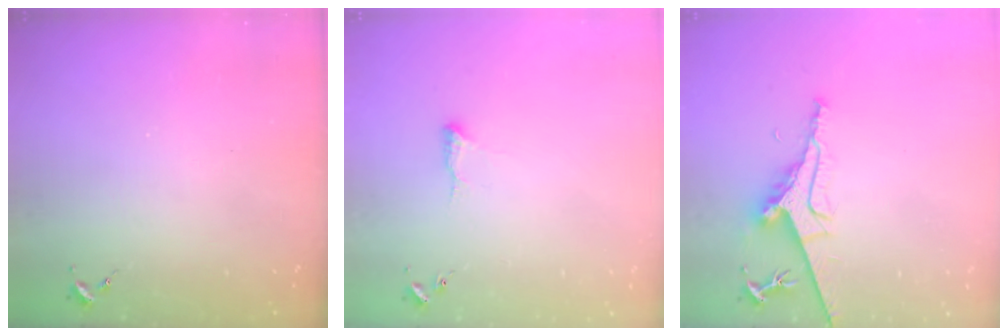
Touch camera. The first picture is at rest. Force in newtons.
{"total": 6.0, "press": 5.9, "slide": 0.8}
{"total": 9.7, "press": 9.7, "slide": 1.3}